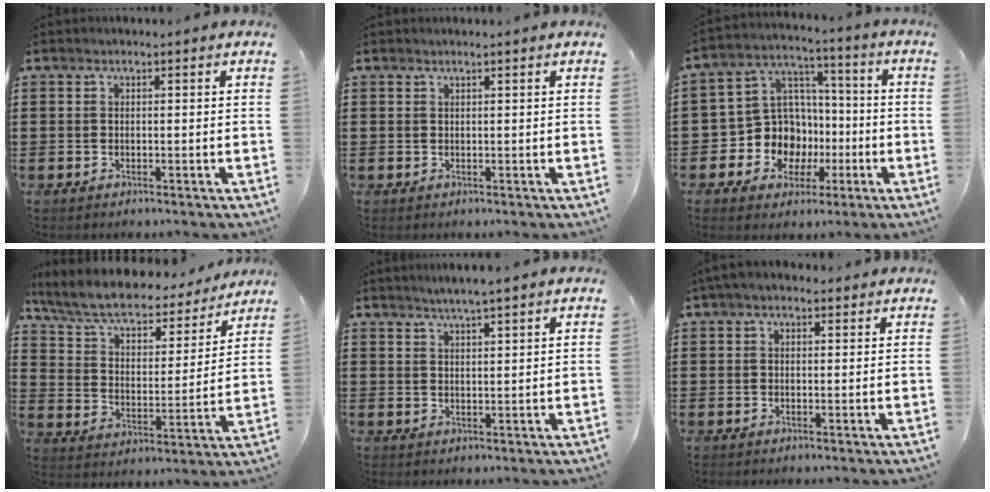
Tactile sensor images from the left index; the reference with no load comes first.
{"total": 0.8, "force": [0.7, -0.1, 0.3], "torque": [-0.007, -0.002, 0.014]}
{"total": 10.2, "force": [-2.7, 9.5, 2.7], "torque": [-0.099, 0.013, -0.042]}
{"total": 6.8, "force": [5.8, 1.9, 3.1], "torque": [-0.085, -0.036, 0.095]}
{"total": 2.5, "force": [2.3, -0.4, 0.8], "torque": [-0.020, -0.003, 0.042]}
{"total": 2.5, "force": [1.8, 1.2, 1.3], "torque": [-0.031, 0.008, 0.032]}